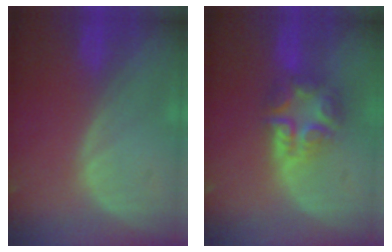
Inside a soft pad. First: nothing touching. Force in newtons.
{"total": 8.0, "press": 6.8, "slide": 4.1}